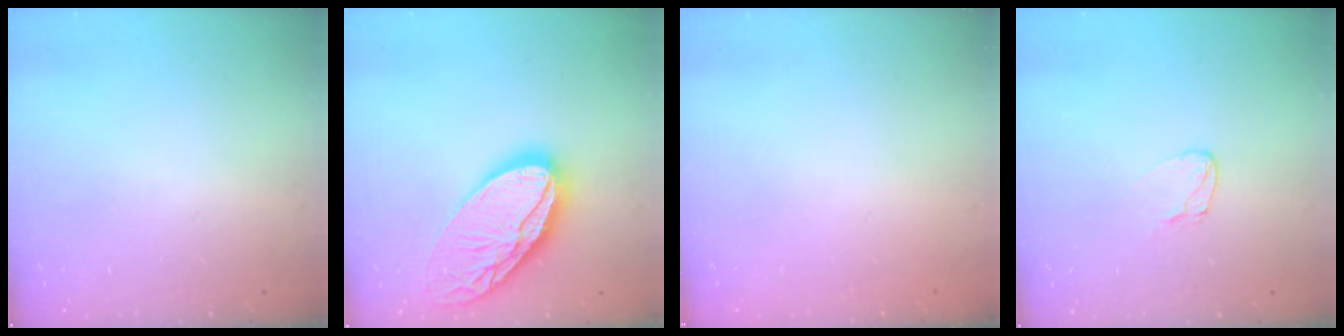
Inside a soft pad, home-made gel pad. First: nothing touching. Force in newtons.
{"total": 21.6, "press": 21.5, "slide": 2.2}
{"total": 0.0}
{"total": 4.4, "press": 4.3, "slide": 0.4}